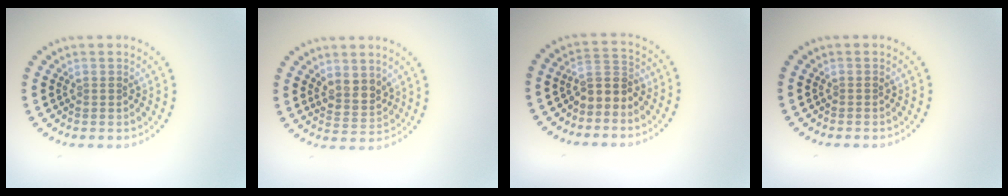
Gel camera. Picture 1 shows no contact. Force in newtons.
{"total": 2.5, "press": 2.2, "slide": 1.1}
{"total": 2.5, "press": 2.1, "slide": 1.3}
{"total": 0.0}